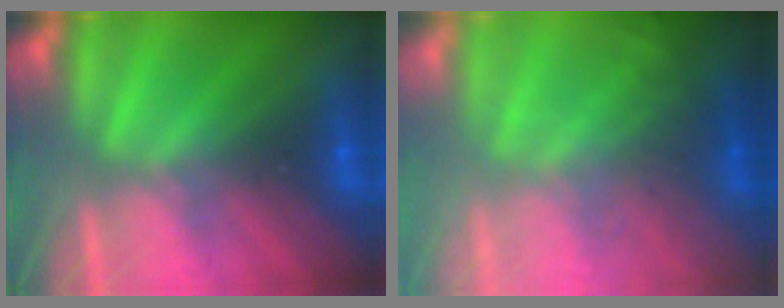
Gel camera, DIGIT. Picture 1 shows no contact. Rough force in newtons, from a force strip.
{"total": 6.9}